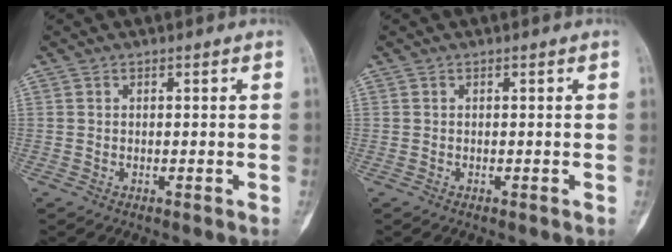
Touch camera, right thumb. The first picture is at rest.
{"total": 0.0}